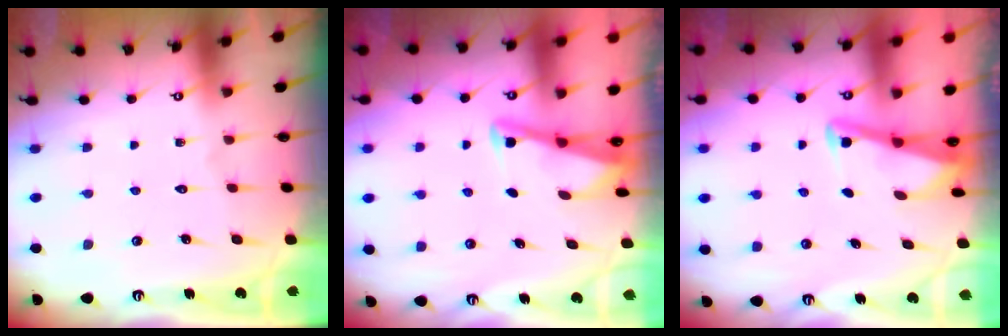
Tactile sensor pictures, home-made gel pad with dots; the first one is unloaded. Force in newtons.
{"total": 2.9, "press": 2.9, "slide": 0.3}
{"total": 2.9, "press": 2.9, "slide": 0.4}